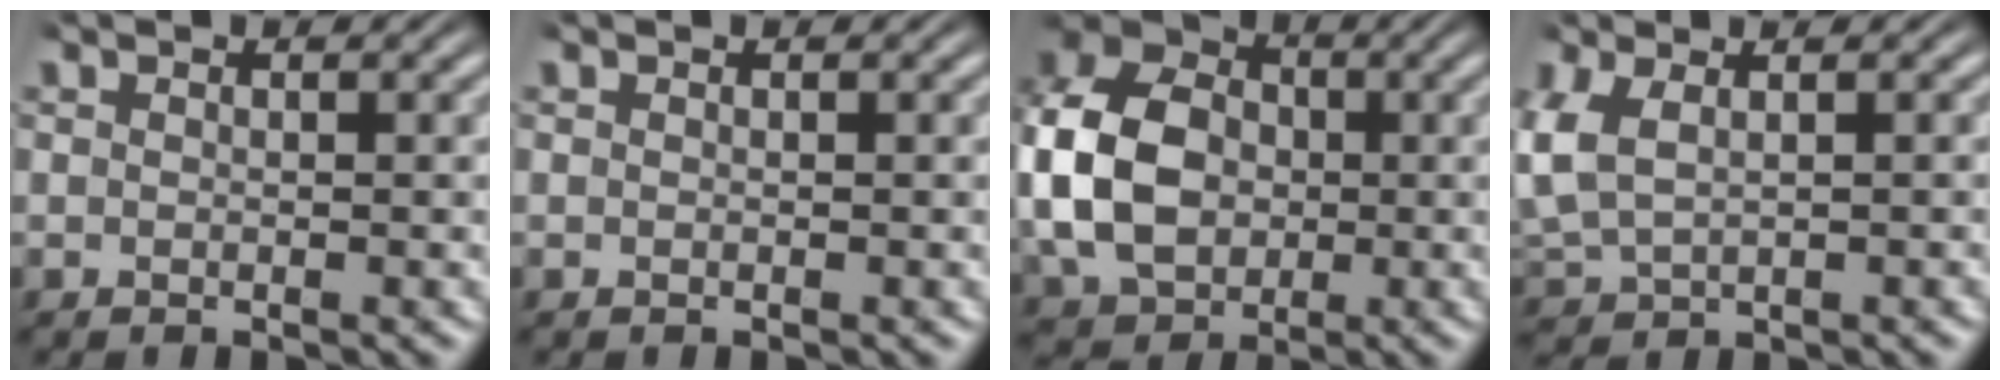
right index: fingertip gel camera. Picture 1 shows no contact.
{"total": 0.0}
{"total": 11.8, "force": [0.2, 9.7, 6.6], "torque": [-0.143, -0.017, 0.006]}
{"total": 4.1, "force": [0.7, 3.2, 2.5], "torque": [-0.075, -0.004, 0.024]}